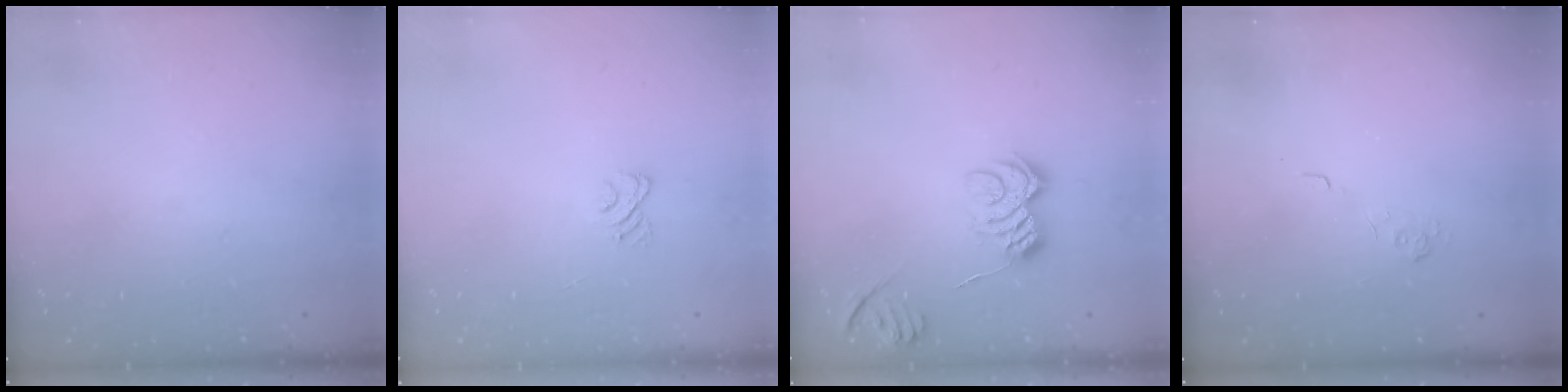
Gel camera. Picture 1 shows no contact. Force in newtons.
{"total": 3.5, "press": 3.3, "slide": 1.2}
{"total": 9.7, "press": 9.7, "slide": 0.4}
{"total": 2.2, "press": 1.7, "slide": 1.4}